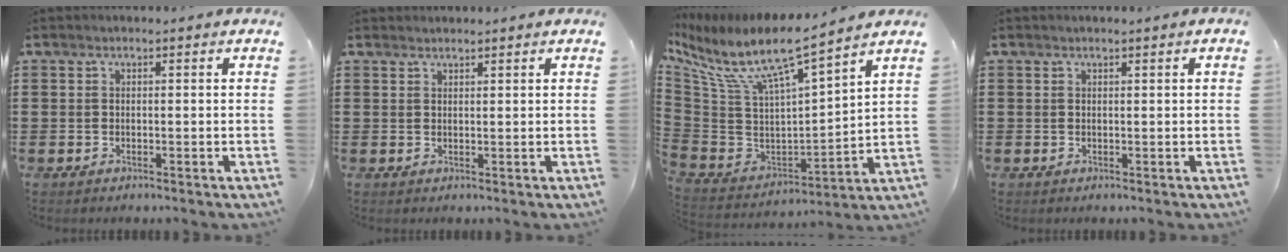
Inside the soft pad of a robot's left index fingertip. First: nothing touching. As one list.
[{"total": 1.1, "force": [1.1, 0.1, 0.1], "torque": [-0.004, -0.001, 0.023]}, {"total": 10.1, "force": [7.1, 1.5, 7.1], "torque": [-0.169, -0.057, 0.114]}, {"total": 0.0}]